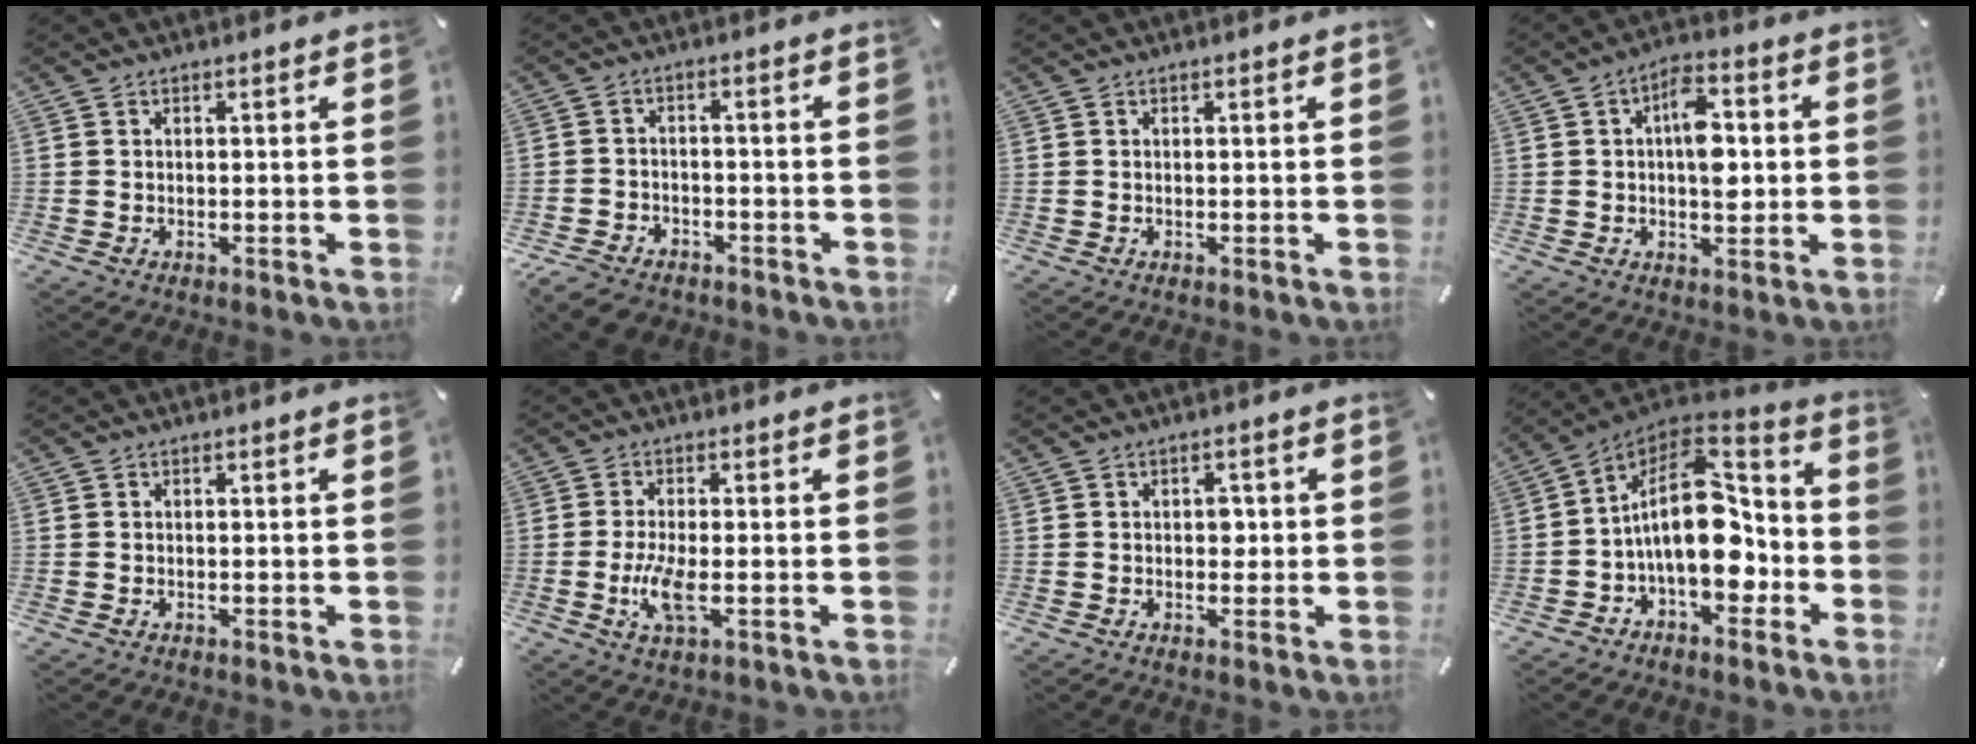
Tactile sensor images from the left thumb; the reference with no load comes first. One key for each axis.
{"total": 5.7, "fx": -4.7, "fy": 2.8, "fz": 1.7, "tx": -0.039, "ty": 0.023, "tz": -0.093}
{"total": 0.0}
{"total": 9.5, "fx": 0.8, "fy": 5.4, "fz": 7.8, "tx": -0.108, "ty": -0.001, "tz": 0.009}
{"total": 0.0}
{"total": 5.9, "fx": -1.4, "fy": 2.0, "fz": 5.3, "tx": -0.129, "ty": -0.014, "tz": -0.031}
{"total": 2.3, "fx": 0.0, "fy": 1.7, "fz": 1.6, "tx": -0.015, "ty": 0.000, "tz": -0.006}
{"total": 17.4, "fx": -1.5, "fy": 11.2, "fz": 13.3, "tx": -0.230, "ty": -0.004, "tz": -0.026}